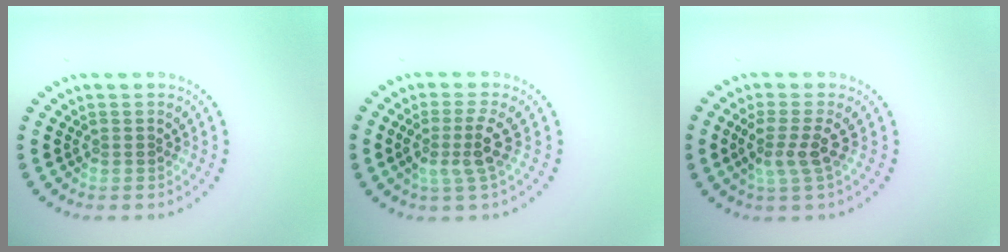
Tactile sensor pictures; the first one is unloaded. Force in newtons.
{"total": 3.0, "press": 2.1, "slide": 2.1}
{"total": 2.5, "press": 2.0, "slide": 1.6}